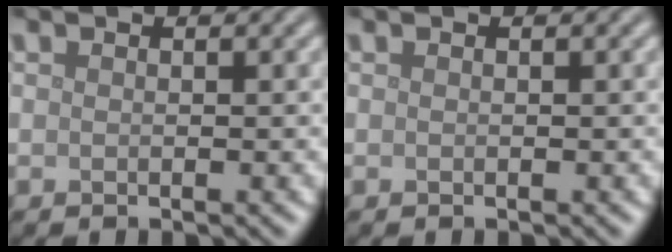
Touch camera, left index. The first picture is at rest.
{"total": 0.0}